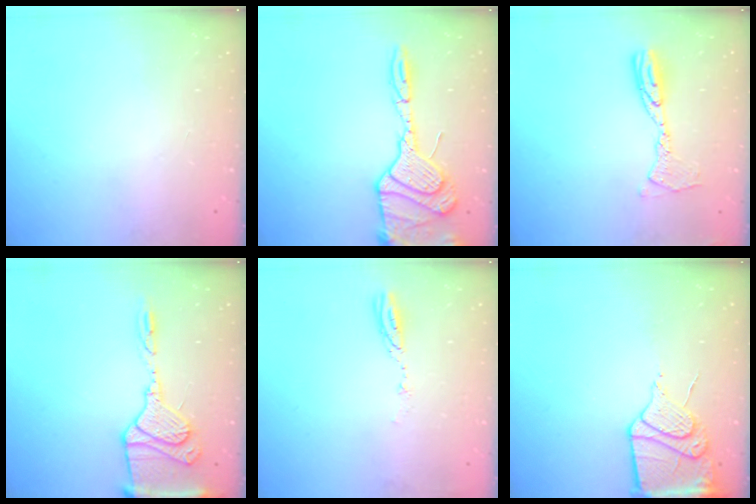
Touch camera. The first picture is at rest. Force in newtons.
{"total": 18.6, "press": 18.4, "slide": 3.1}
{"total": 10.3, "press": 10.3, "slide": 1.0}
{"total": 14.7, "press": 14.6, "slide": 1.8}
{"total": 3.5, "press": 3.5, "slide": 0.3}
{"total": 13.2, "press": 13.1, "slide": 1.7}